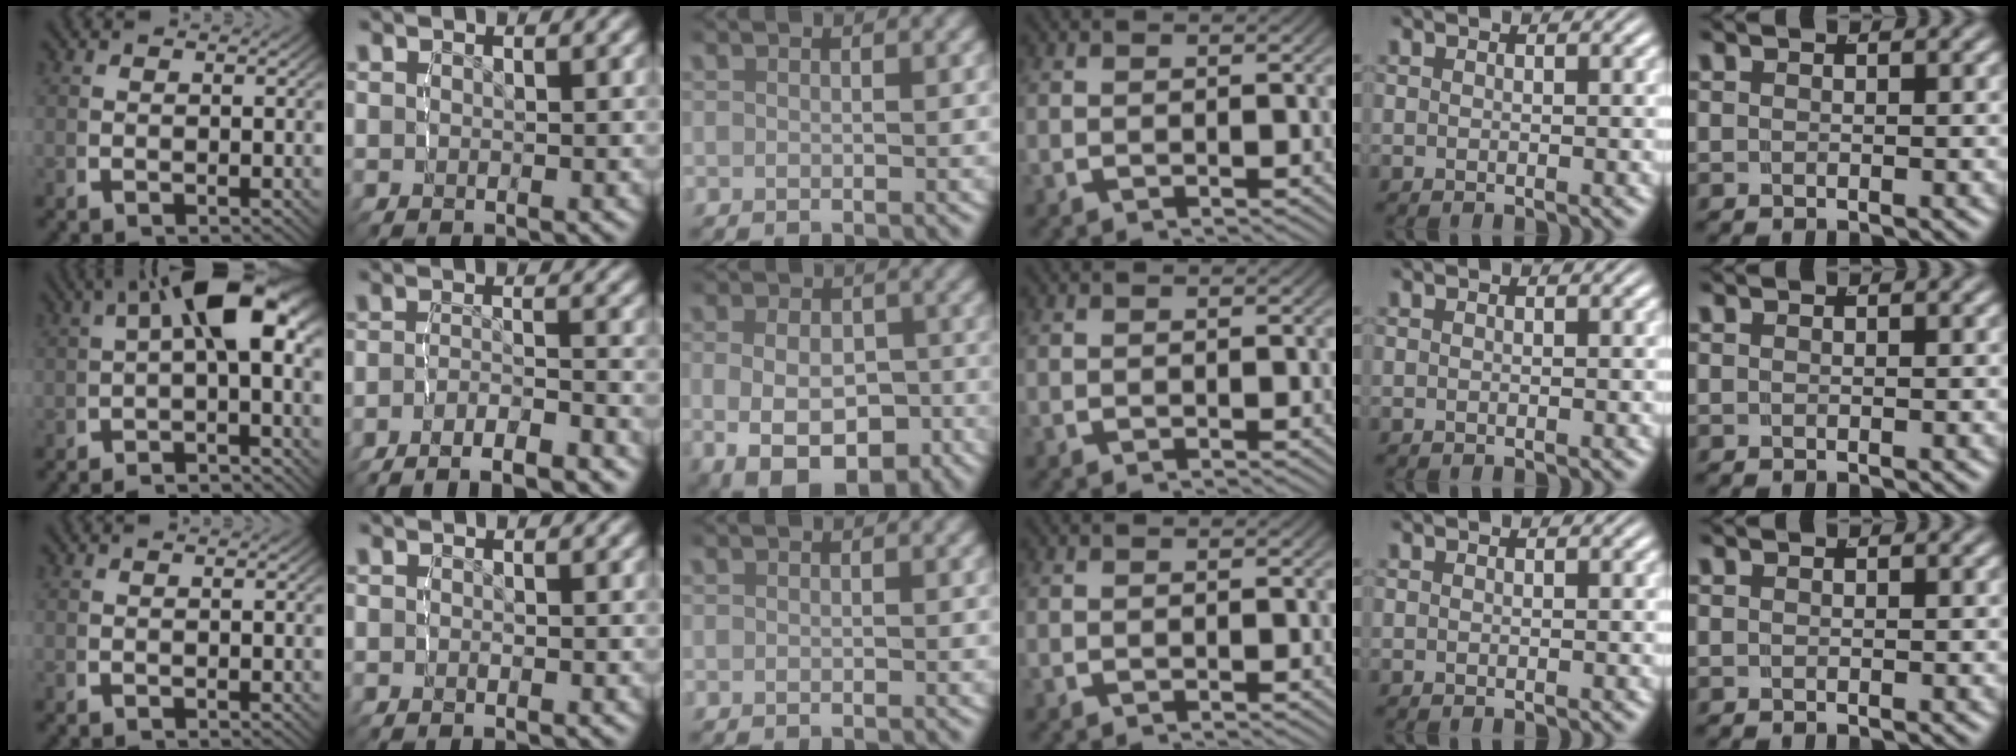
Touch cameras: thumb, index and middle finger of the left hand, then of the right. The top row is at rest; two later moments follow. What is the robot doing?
{"motion": "lift_and_place", "object": "bandage"}